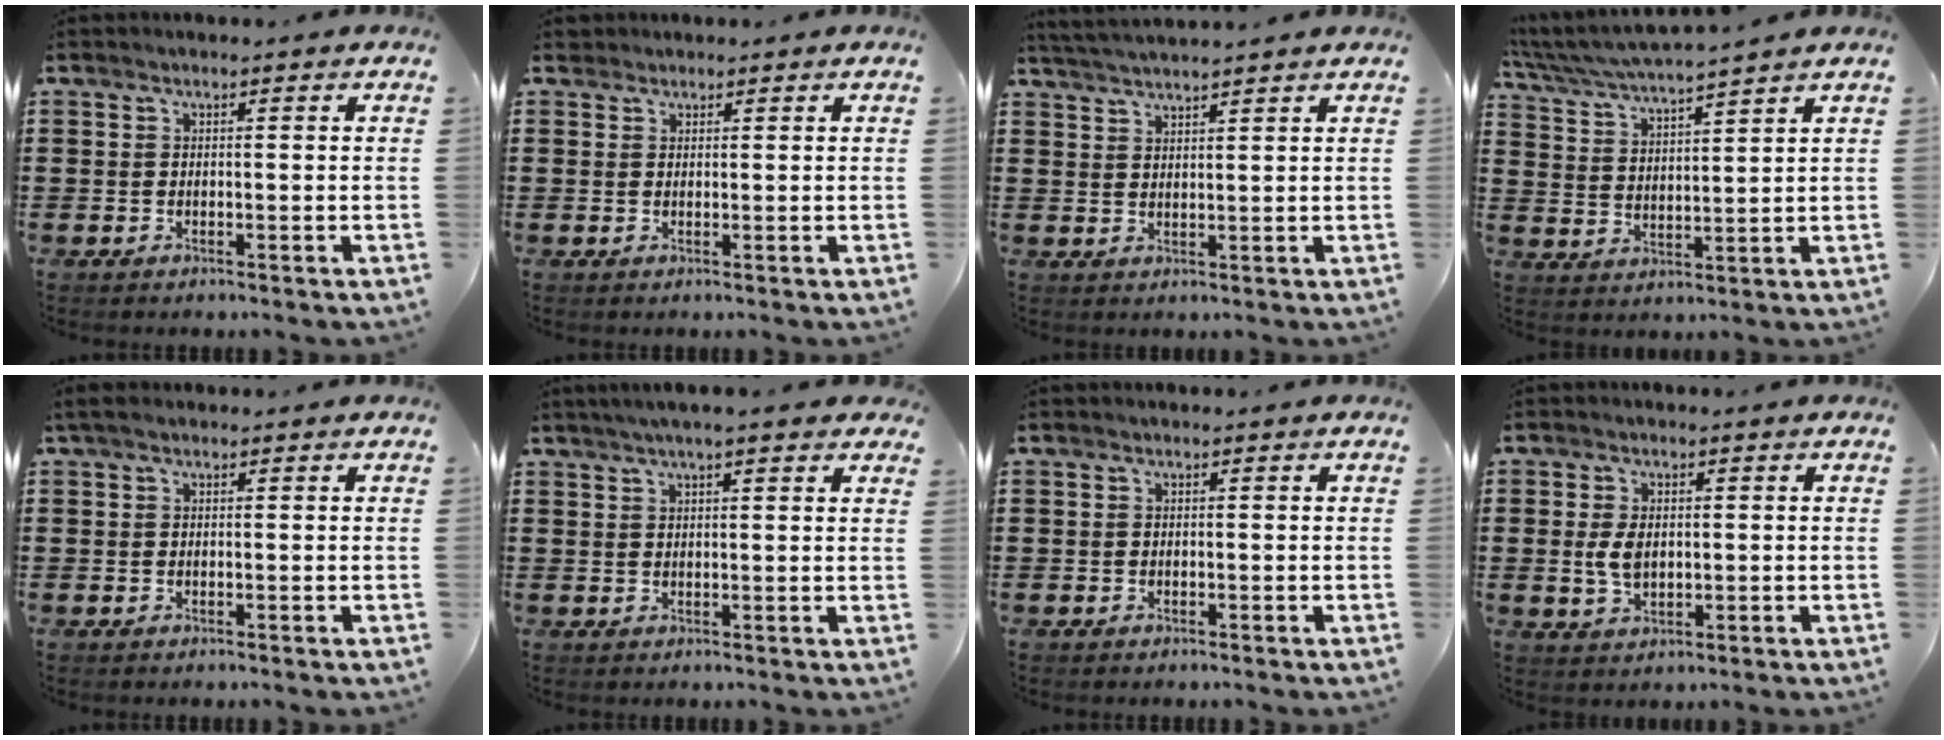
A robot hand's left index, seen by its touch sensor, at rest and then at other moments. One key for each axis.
{"total": 1.3, "fx": 1.1, "fy": 0.7, "fz": 0.1, "tx": -0.006, "ty": 0.005, "tz": 0.021}
{"total": 2.8, "fx": 2.7, "fy": -0.6, "fz": 0.3, "tx": -0.014, "ty": -0.008, "tz": 0.051}
{"total": 4.3, "fx": 4.1, "fy": -0.3, "fz": 1.3, "tx": -0.045, "ty": -0.028, "tz": 0.067}
{"total": 0.9, "fx": 0.2, "fy": 0.5, "fz": 0.7, "tx": -0.014, "ty": 0.004, "tz": 0.003}
{"total": 3.6, "fx": 2.9, "fy": 0.2, "fz": 2.1, "tx": -0.049, "ty": 0.005, "tz": 0.051}
{"total": 0.0}
{"total": 4.1, "fx": 0.3, "fy": 2.5, "fz": 3.3, "tx": -0.081, "ty": 0.002, "tz": 0.001}